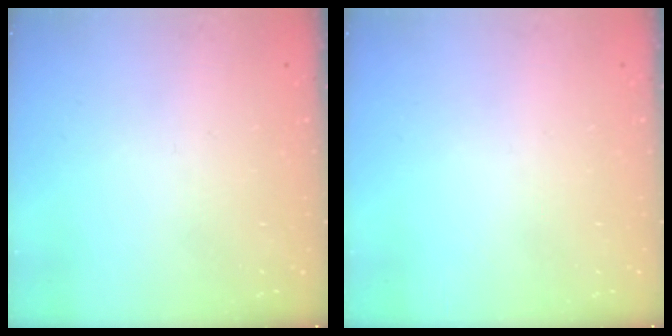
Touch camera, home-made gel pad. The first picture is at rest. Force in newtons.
{"total": 0.0}